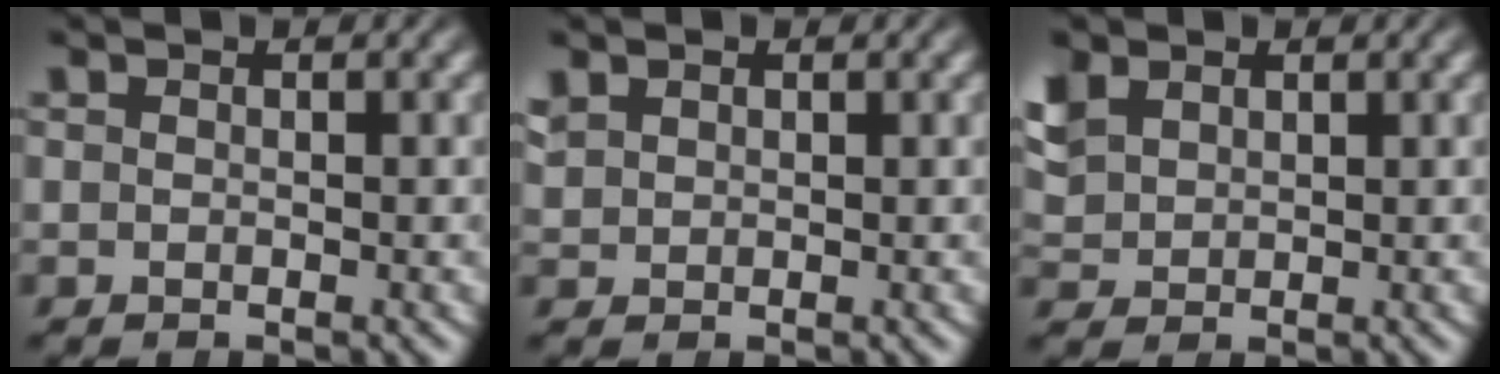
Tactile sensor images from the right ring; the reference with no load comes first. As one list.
[{"total": 1.9, "force": [1.0, 1.5, 0.6], "torque": [-0.013, 0.006, 0.022]}, {"total": 3.3, "force": [1.3, 2.7, 1.3], "torque": [-0.038, 0.002, 0.032]}]